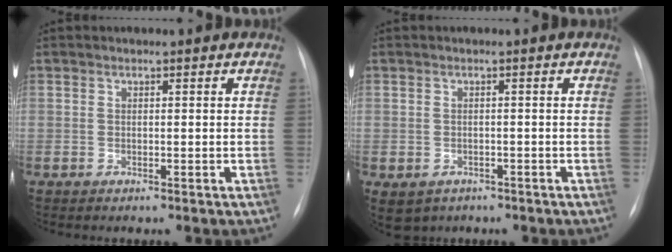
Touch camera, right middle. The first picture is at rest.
{"total": 5.1, "force": [-3.0, 3.9, 1.3], "torque": [-0.024, 0.005, -0.036]}